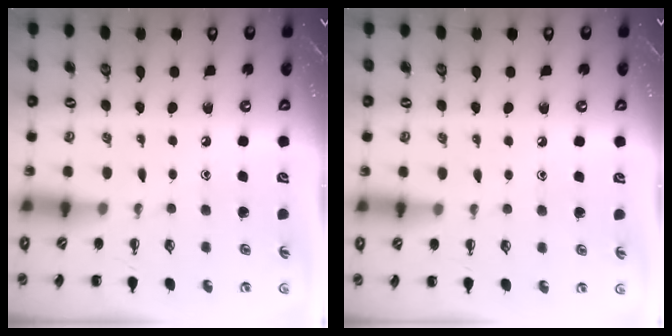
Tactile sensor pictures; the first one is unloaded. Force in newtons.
{"total": 6.1, "press": 5.7, "slide": 2.0}